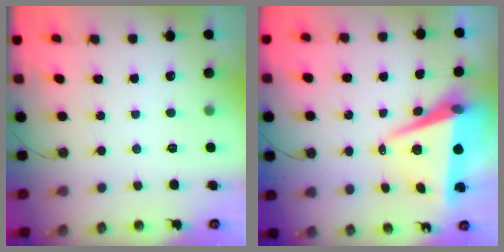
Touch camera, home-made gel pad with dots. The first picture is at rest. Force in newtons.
{"total": 9.3, "press": 8.4, "slide": 4.0}